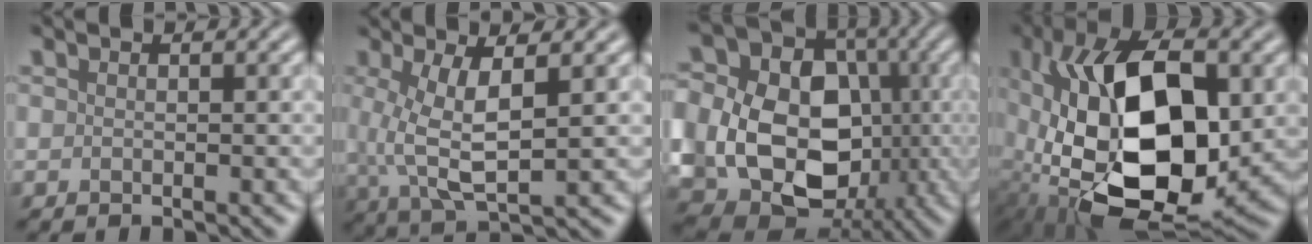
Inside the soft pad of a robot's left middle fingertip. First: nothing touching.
{"total": 5.4, "force": [1.0, 1.5, 5.0], "torque": [-0.113, -0.004, 0.025]}
{"total": 15.3, "force": [-1.7, 12.2, 9.2], "torque": [-0.166, -0.022, -0.018]}
{"total": 16.7, "force": [0.4, 9.4, 13.8], "torque": [-0.254, -0.011, 0.019]}